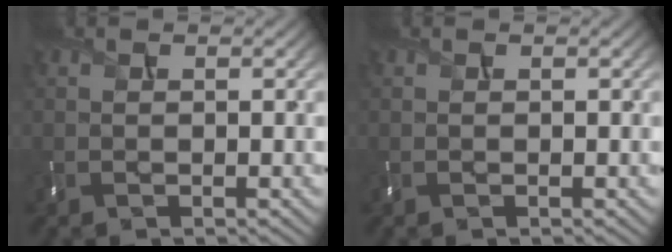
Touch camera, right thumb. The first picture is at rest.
{"total": 0.0}